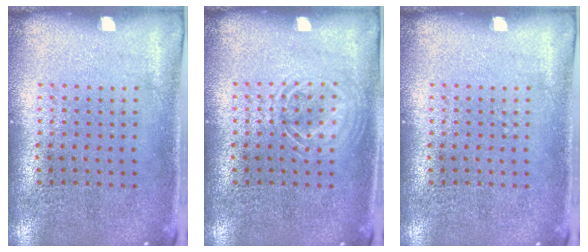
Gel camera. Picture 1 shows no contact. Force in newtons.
{"total": 1.8, "press": 1.8, "slide": 0.3}
{"total": 0.0}